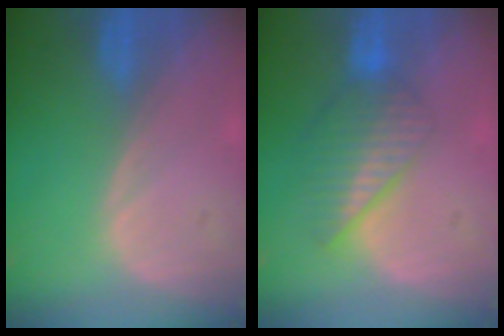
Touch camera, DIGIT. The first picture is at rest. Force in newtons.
{"total": 6.6, "press": 5.9, "slide": 2.9}